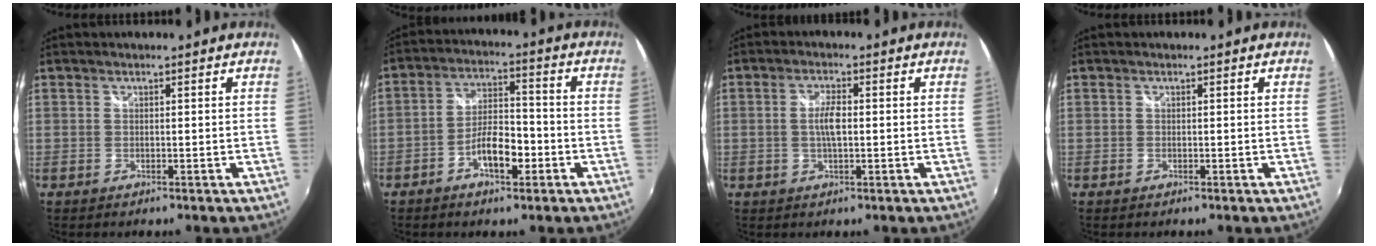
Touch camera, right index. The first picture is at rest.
{"total": 7.8, "force": [-3.7, 3.2, 6.1], "torque": [-0.115, 0.010, -0.059]}
{"total": 3.8, "force": [-0.1, 1.3, 3.6], "torque": [-0.070, 0.003, -0.002]}
{"total": 0.0}